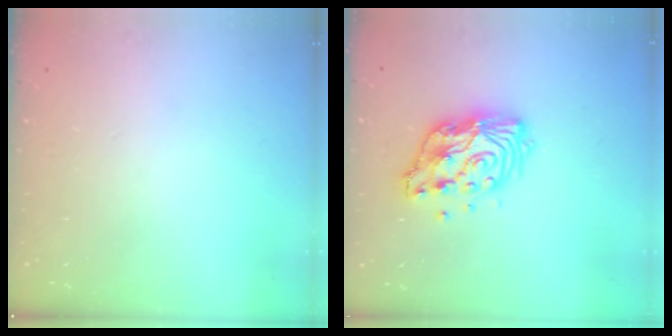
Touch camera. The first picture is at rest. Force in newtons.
{"total": 12.4, "press": 12.3, "slide": 1.1}